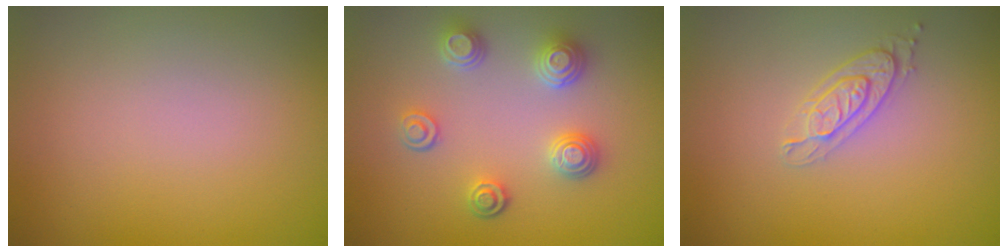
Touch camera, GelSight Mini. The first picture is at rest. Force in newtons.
{"total": 3.5, "press": 3.2, "slide": 1.5}
{"total": 2.0, "press": 1.9, "slide": 0.4}